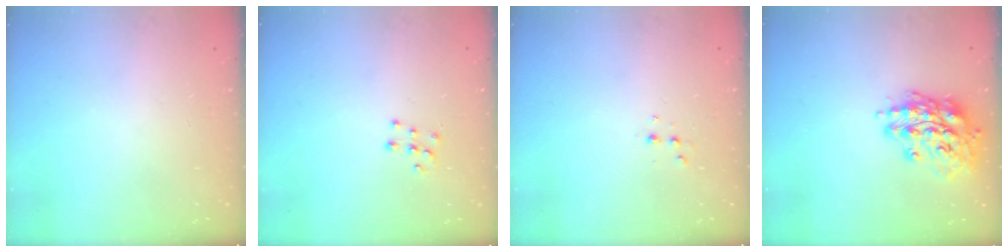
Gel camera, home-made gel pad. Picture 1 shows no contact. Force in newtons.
{"total": 6.2, "press": 6.1, "slide": 0.9}
{"total": 2.8, "press": 2.7, "slide": 0.6}
{"total": 14.5, "press": 14.3, "slide": 2.1}